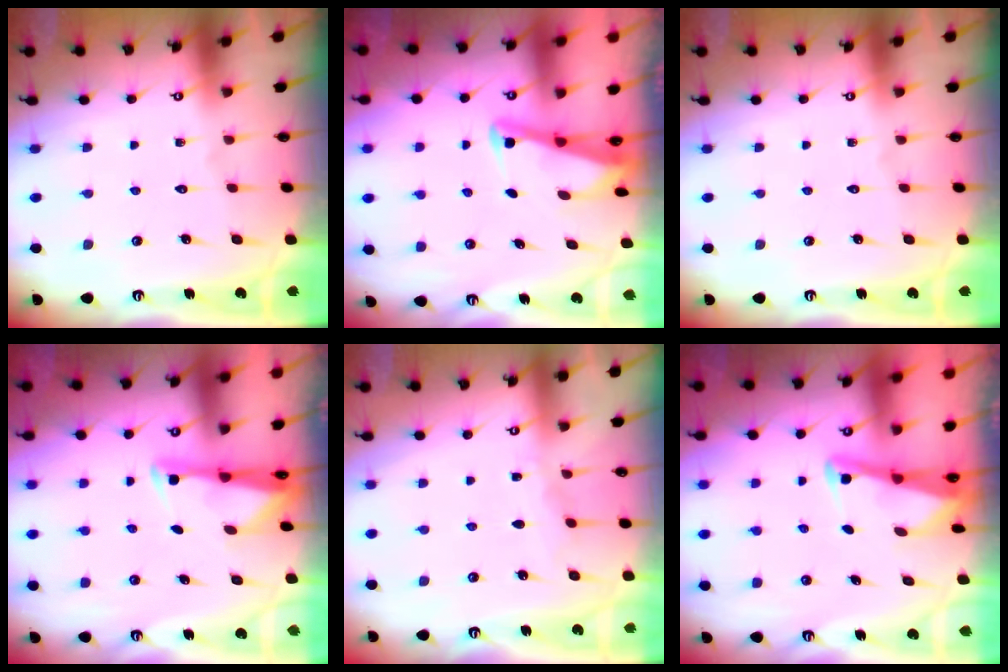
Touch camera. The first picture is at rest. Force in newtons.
{"total": 2.8, "press": 2.8, "slide": 0.3}
{"total": 0.0}
{"total": 2.8, "press": 2.8, "slide": 0.4}
{"total": 3.7, "press": 3.6, "slide": 0.5}
{"total": 3.0, "press": 2.9, "slide": 0.6}